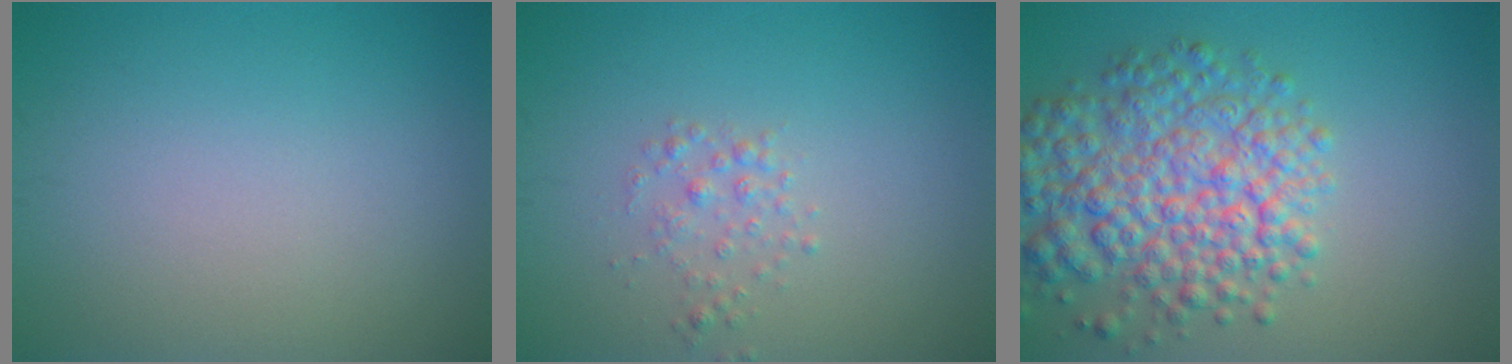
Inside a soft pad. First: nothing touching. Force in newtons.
{"total": 1.3, "press": 1.3, "slide": 0.0}
{"total": 7.8, "press": 7.8, "slide": 0.3}